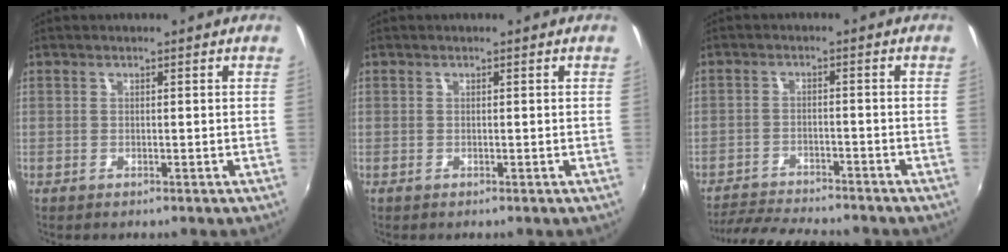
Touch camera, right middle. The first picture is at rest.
{"total": 0.0}
{"total": 11.2, "force": [-10.3, 1.7, 4.0], "torque": [-0.101, -0.015, -0.163]}